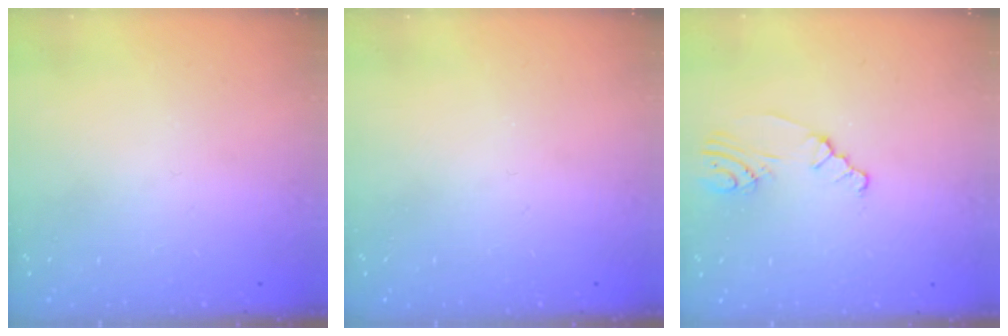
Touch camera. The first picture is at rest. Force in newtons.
{"total": 0.0}
{"total": 2.4, "press": 2.4, "slide": 0.4}